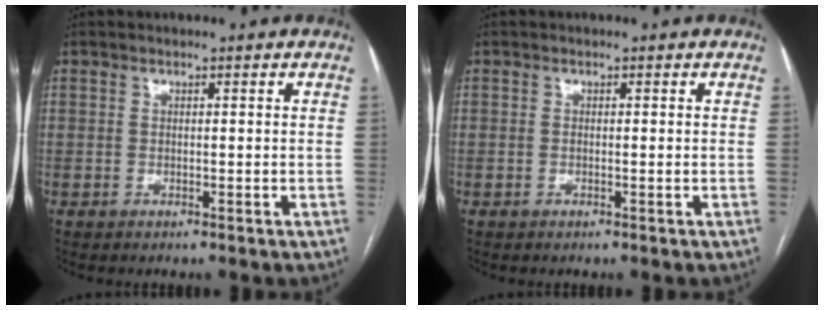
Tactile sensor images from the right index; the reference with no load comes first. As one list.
[{"total": 0.0}]